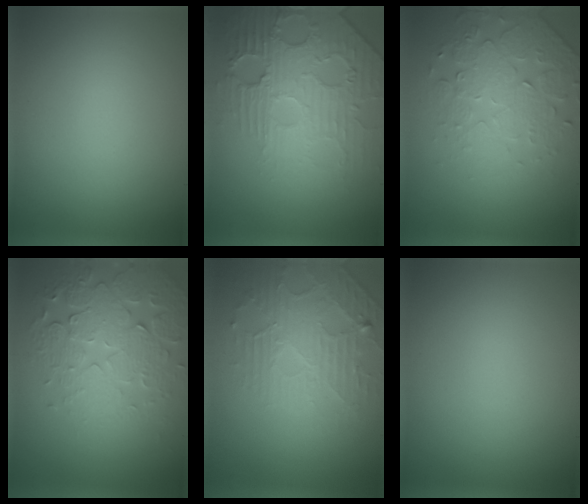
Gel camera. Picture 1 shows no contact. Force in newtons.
{"total": 4.9, "press": 4.5, "slide": 1.8}
{"total": 4.8, "press": 3.7, "slide": 3.0}
{"total": 5.9, "press": 4.8, "slide": 3.4}
{"total": 4.5, "press": 3.3, "slide": 3.1}
{"total": 0.0}